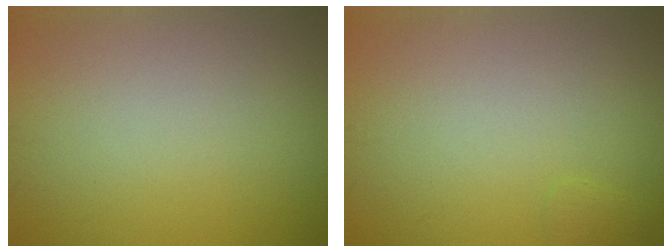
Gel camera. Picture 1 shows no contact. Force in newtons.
{"total": 0.6, "press": 0.6, "slide": 0.1}